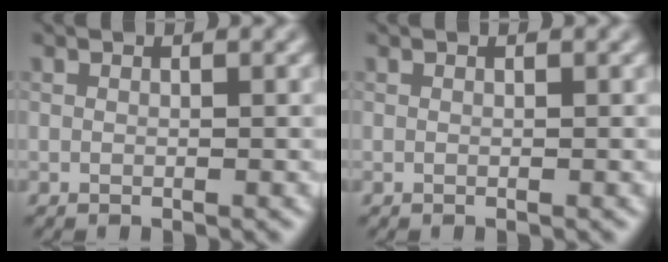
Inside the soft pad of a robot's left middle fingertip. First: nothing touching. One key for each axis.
{"total": 0.0}